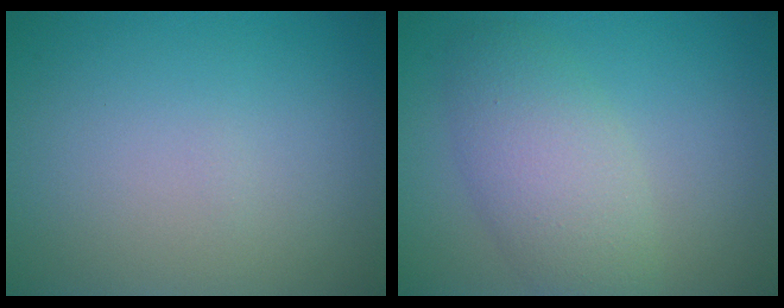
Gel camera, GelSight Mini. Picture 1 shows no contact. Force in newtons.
{"total": 4.9, "press": 4.9, "slide": 0.4}